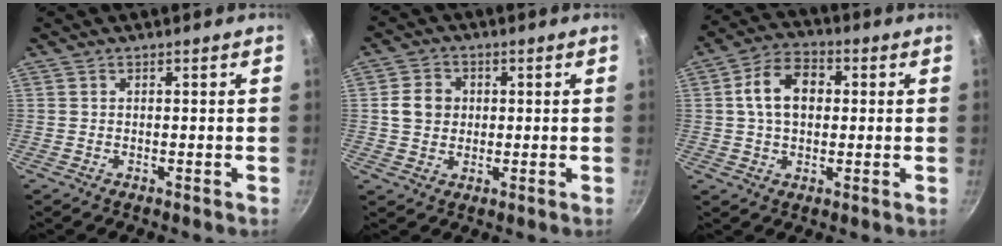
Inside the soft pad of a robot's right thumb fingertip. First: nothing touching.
{"total": 5.9, "force": [0.6, 5.1, 2.8], "torque": [-0.029, 0.007, 0.004]}
{"total": 10.4, "force": [1.5, 7.1, 7.4], "torque": [-0.102, 0.021, 0.015]}